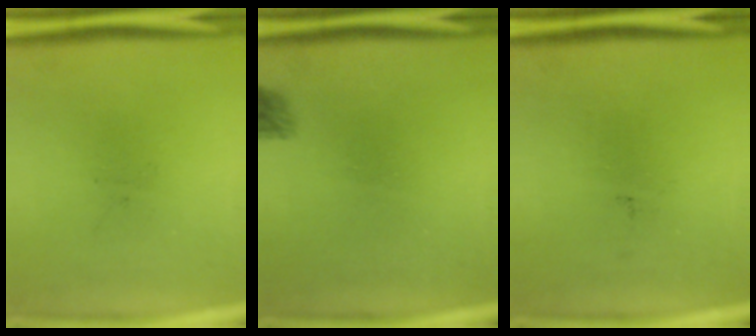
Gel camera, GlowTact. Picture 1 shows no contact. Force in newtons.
{"total": 1.6}
{"total": 0.0}